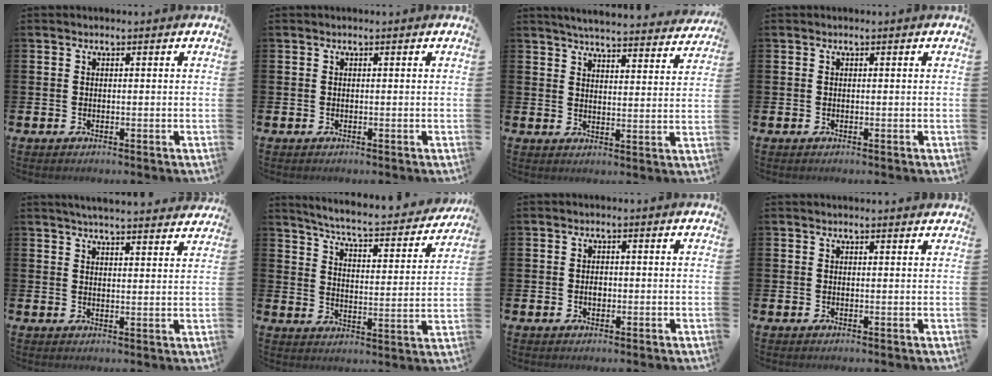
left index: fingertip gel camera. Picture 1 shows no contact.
{"total": 0.0}
{"total": 5.3, "force": [5.2, 0.2, 0.9], "torque": [-0.031, -0.040, 0.089]}
{"total": 0.0}
{"total": 4.6, "force": [4.5, -0.1, 0.8], "torque": [-0.021, -0.026, 0.080]}
{"total": 5.6, "force": [5.3, 0.2, 2.0], "torque": [-0.063, -0.047, 0.083]}
{"total": 1.3, "force": [-0.2, 0.9, 1.0], "torque": [-0.008, 0.002, -0.007]}
{"total": 0.8, "force": [0.7, 0.0, 0.1], "torque": [0.008, -0.005, 0.012]}